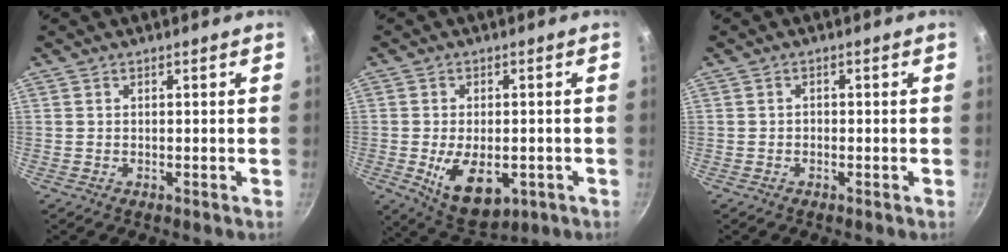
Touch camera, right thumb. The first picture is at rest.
{"total": 10.8, "force": [-3.0, 6.1, 8.4], "torque": [-0.121, -0.002, -0.031]}
{"total": 0.8, "force": [-0.3, 0.6, 0.3], "torque": [0.002, 0.005, -0.008]}